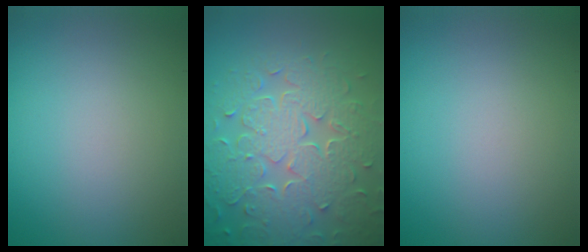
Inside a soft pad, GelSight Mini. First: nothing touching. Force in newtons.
{"total": 8.9, "press": 6.4, "slide": 6.2}
{"total": 0.0}